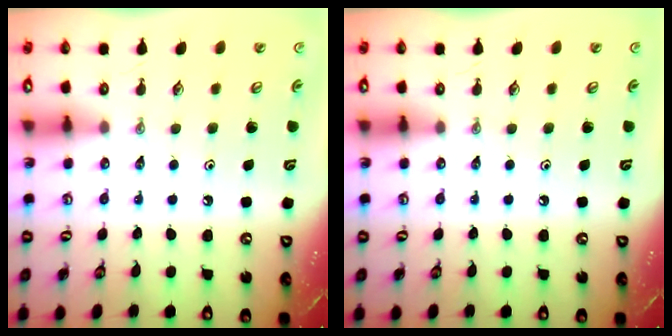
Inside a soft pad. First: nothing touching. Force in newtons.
{"total": 0.0}